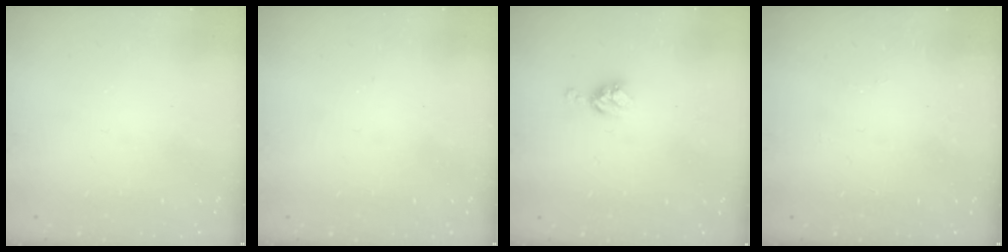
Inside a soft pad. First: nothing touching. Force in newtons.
{"total": 3.4, "press": 3.3, "slide": 0.4}
{"total": 5.9, "press": 5.9, "slide": 0.4}
{"total": 2.0, "press": 1.9, "slide": 0.8}